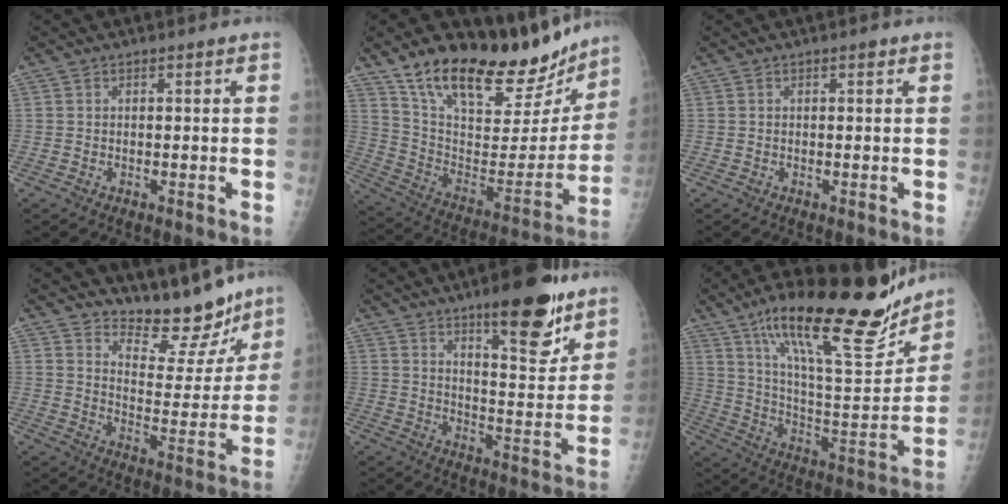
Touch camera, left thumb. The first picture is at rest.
{"total": 26.8, "force": [21.4, 9.6, 12.9], "torque": [-0.160, -0.099, 0.338]}
{"total": 0.7, "force": [0.4, 0.3, 0.5], "torque": [-0.004, 0.000, 0.004]}
{"total": 14.5, "force": [12.8, 5.1, 4.6], "torque": [-0.020, -0.106, 0.184]}
{"total": 16.0, "force": [10.7, 4.7, 10.9], "torque": [-0.117, -0.074, 0.164]}
{"total": 27.9, "force": [19.2, 7.4, 18.8], "torque": [-0.259, -0.078, 0.314]}